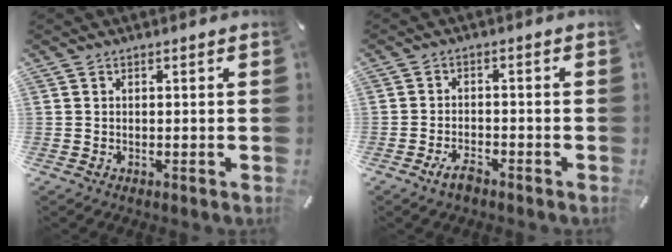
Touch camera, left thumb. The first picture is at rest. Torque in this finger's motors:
{"motor_torque": [-0.25, 0.28, 0.00, 0.01, 0.00]}